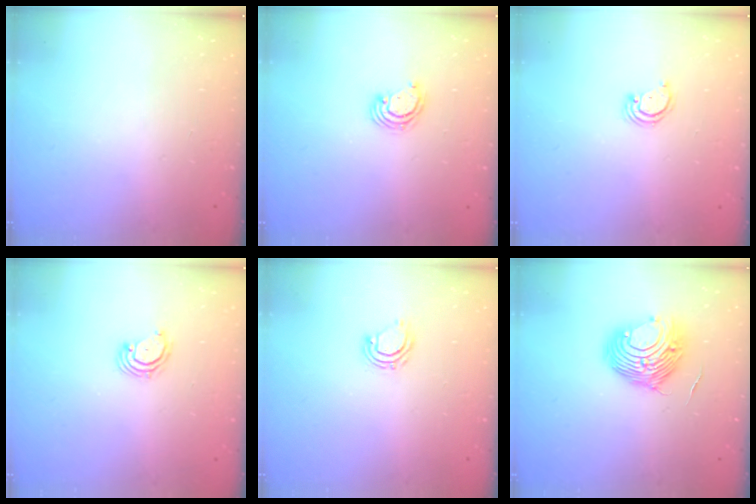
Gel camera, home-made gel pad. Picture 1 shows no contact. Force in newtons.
{"total": 3.3, "press": 3.3, "slide": 0.4}
{"total": 1.7, "press": 1.7, "slide": 0.1}
{"total": 2.7, "press": 2.7, "slide": 0.3}
{"total": 4.5, "press": 4.5, "slide": 0.2}
{"total": 13.4, "press": 13.4, "slide": 0.8}